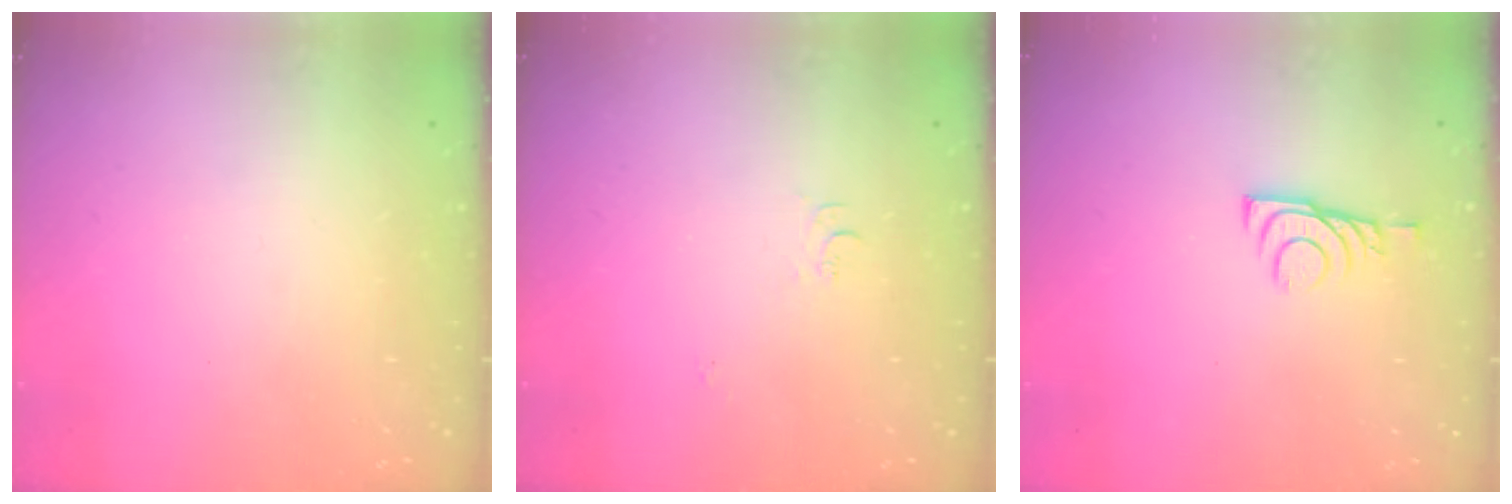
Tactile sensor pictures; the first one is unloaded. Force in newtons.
{"total": 5.8, "press": 5.8, "slide": 0.5}
{"total": 6.8, "press": 6.8, "slide": 0.7}